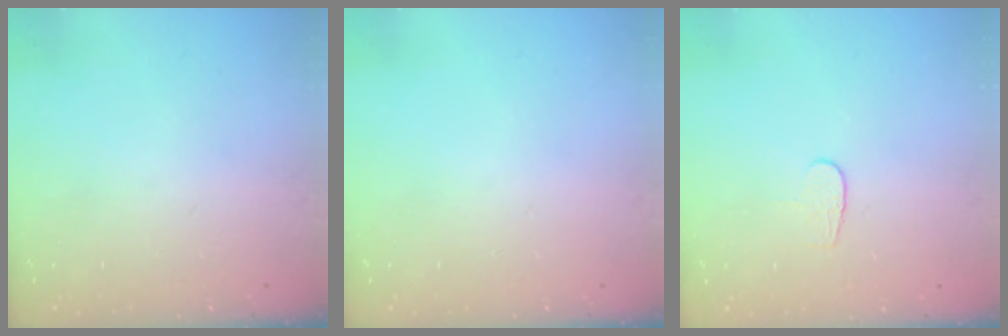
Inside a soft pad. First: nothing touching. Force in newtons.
{"total": 0.0}
{"total": 3.7, "press": 3.7, "slide": 0.3}